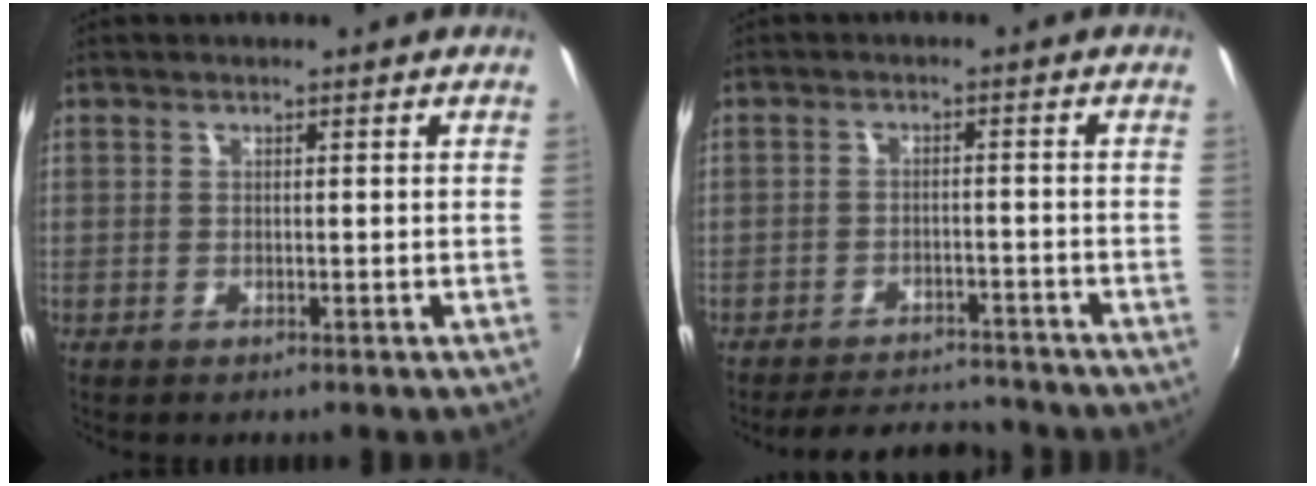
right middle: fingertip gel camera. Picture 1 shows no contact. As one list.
[{"total": 8.6, "force": [-7.9, 2.6, 2.0], "torque": [-0.058, 0.017, -0.106]}]